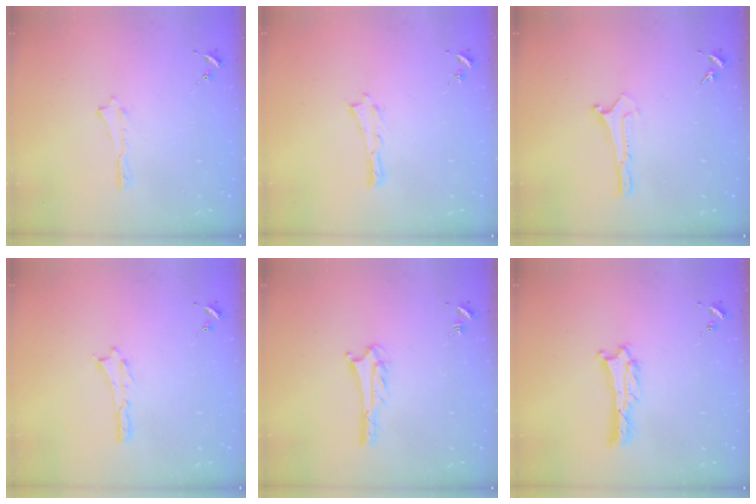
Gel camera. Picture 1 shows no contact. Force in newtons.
{"total": 0.0}
{"total": 0.0}
{"total": 0.0}
{"total": 2.8, "press": 2.8, "slide": 0.2}
{"total": 1.3, "press": 1.2, "slide": 0.1}